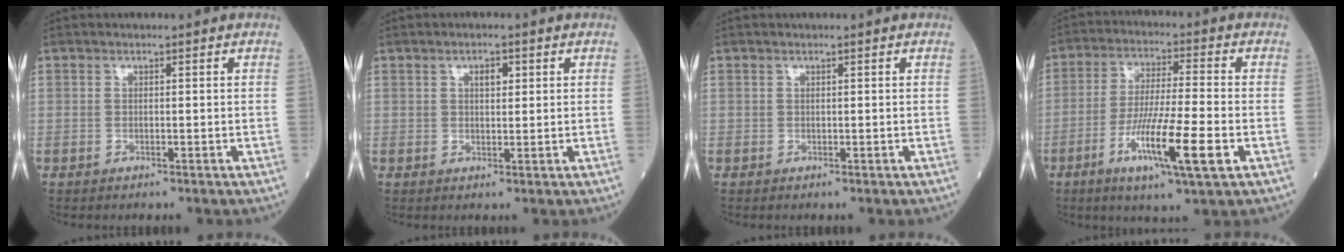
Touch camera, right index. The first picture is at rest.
{"total": 2.2, "force": [1.0, 1.1, 1.6], "torque": [-0.019, 0.002, 0.015]}
{"total": 0.0}
{"total": 11.8, "force": [-4.4, 0.5, 11.0], "torque": [-0.199, -0.017, -0.078]}